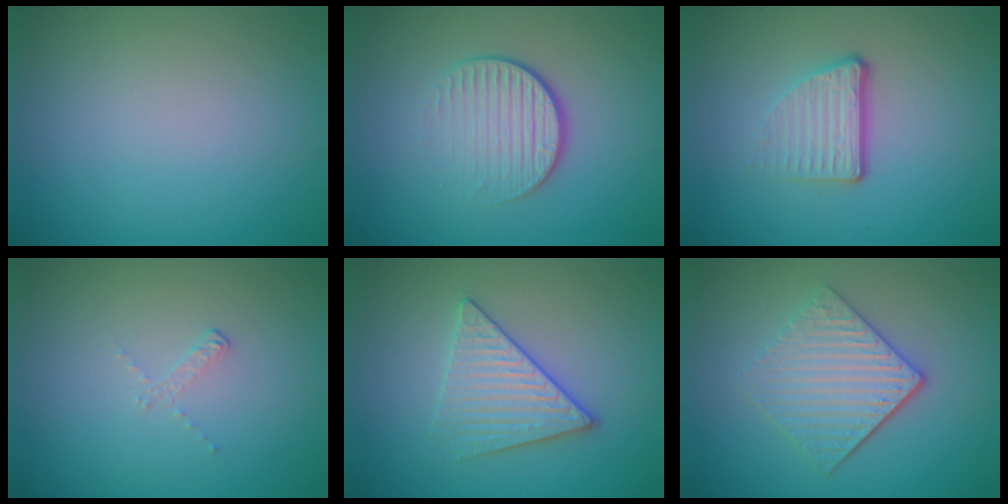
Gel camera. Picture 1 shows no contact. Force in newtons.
{"total": 4.2, "press": 2.6, "slide": 3.2}
{"total": 3.4, "press": 2.2, "slide": 2.7}
{"total": 0.8, "press": 0.3, "slide": 0.7}
{"total": 3.4, "press": 3.2, "slide": 1.1}
{"total": 4.3, "press": 3.4, "slide": 2.6}